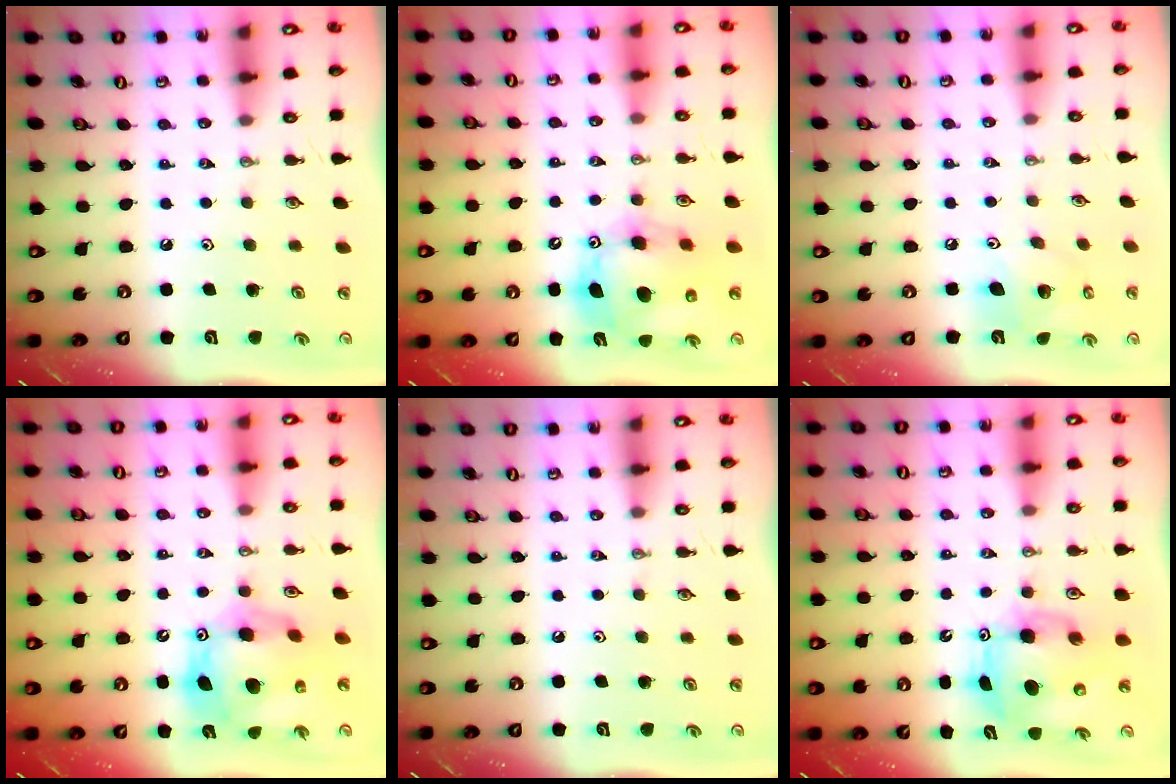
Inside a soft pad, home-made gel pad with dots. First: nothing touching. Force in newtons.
{"total": 14.5, "press": 14.3, "slide": 2.5}
{"total": 12.4, "press": 12.2, "slide": 2.1}
{"total": 17.0, "press": 16.9, "slide": 1.5}
{"total": 0.0}
{"total": 8.6, "press": 8.5, "slide": 1.5}